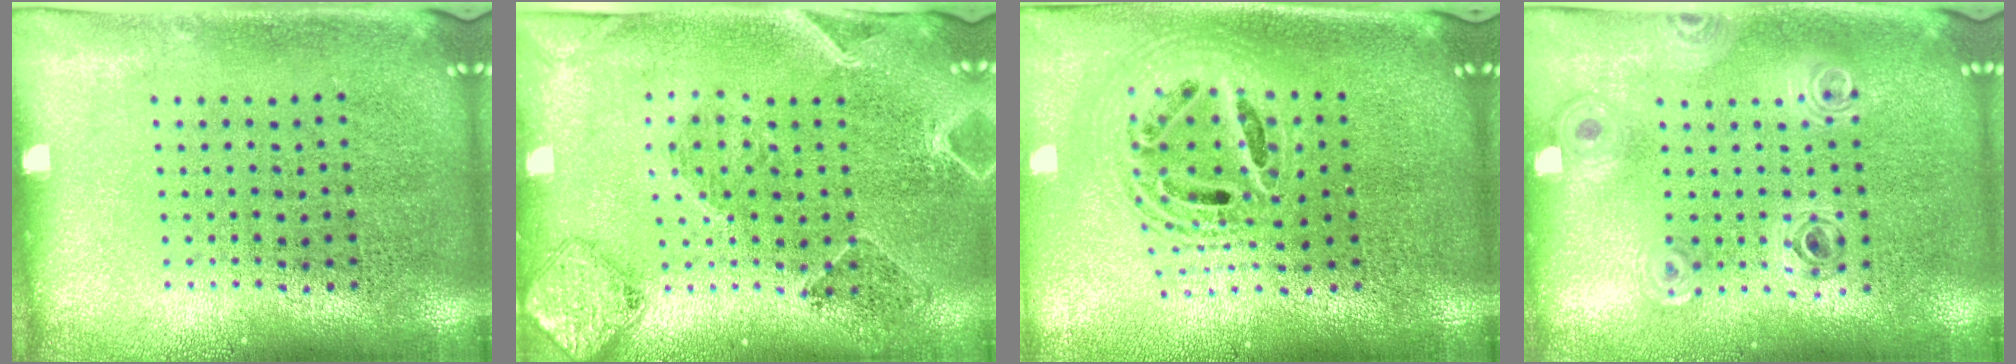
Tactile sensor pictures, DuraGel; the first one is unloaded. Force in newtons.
{"total": 0.6, "press": 0.5, "slide": 0.3}
{"total": 2.1, "press": 1.7, "slide": 1.3}
{"total": 0.9, "press": 0.9, "slide": 0.1}